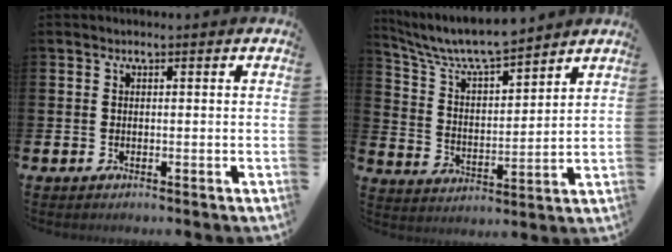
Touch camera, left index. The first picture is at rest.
{"total": 7.6, "force": [7.1, 0.9, 2.4], "torque": [-0.083, -0.044, 0.125]}